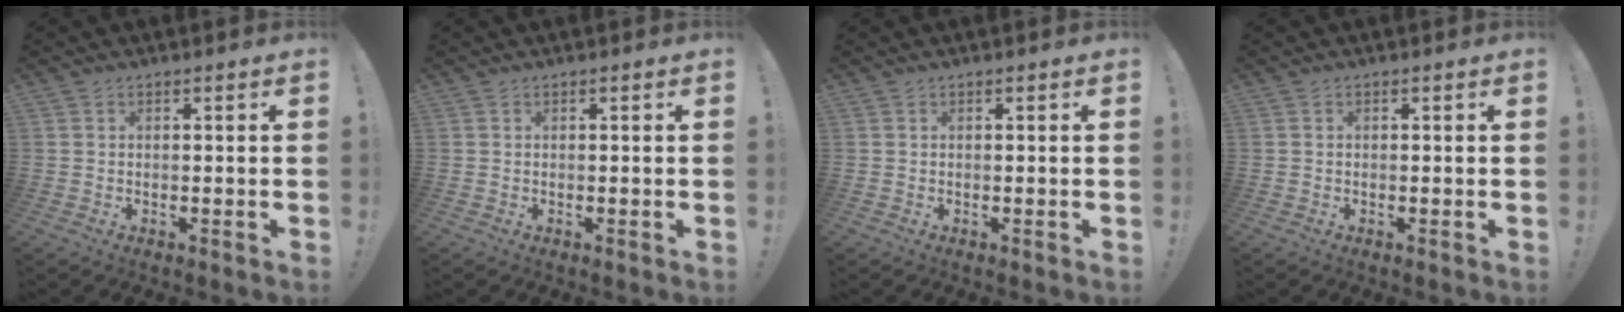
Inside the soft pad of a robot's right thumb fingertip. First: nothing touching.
{"total": 0.0}
{"total": 0.0}
{"total": 0.0}